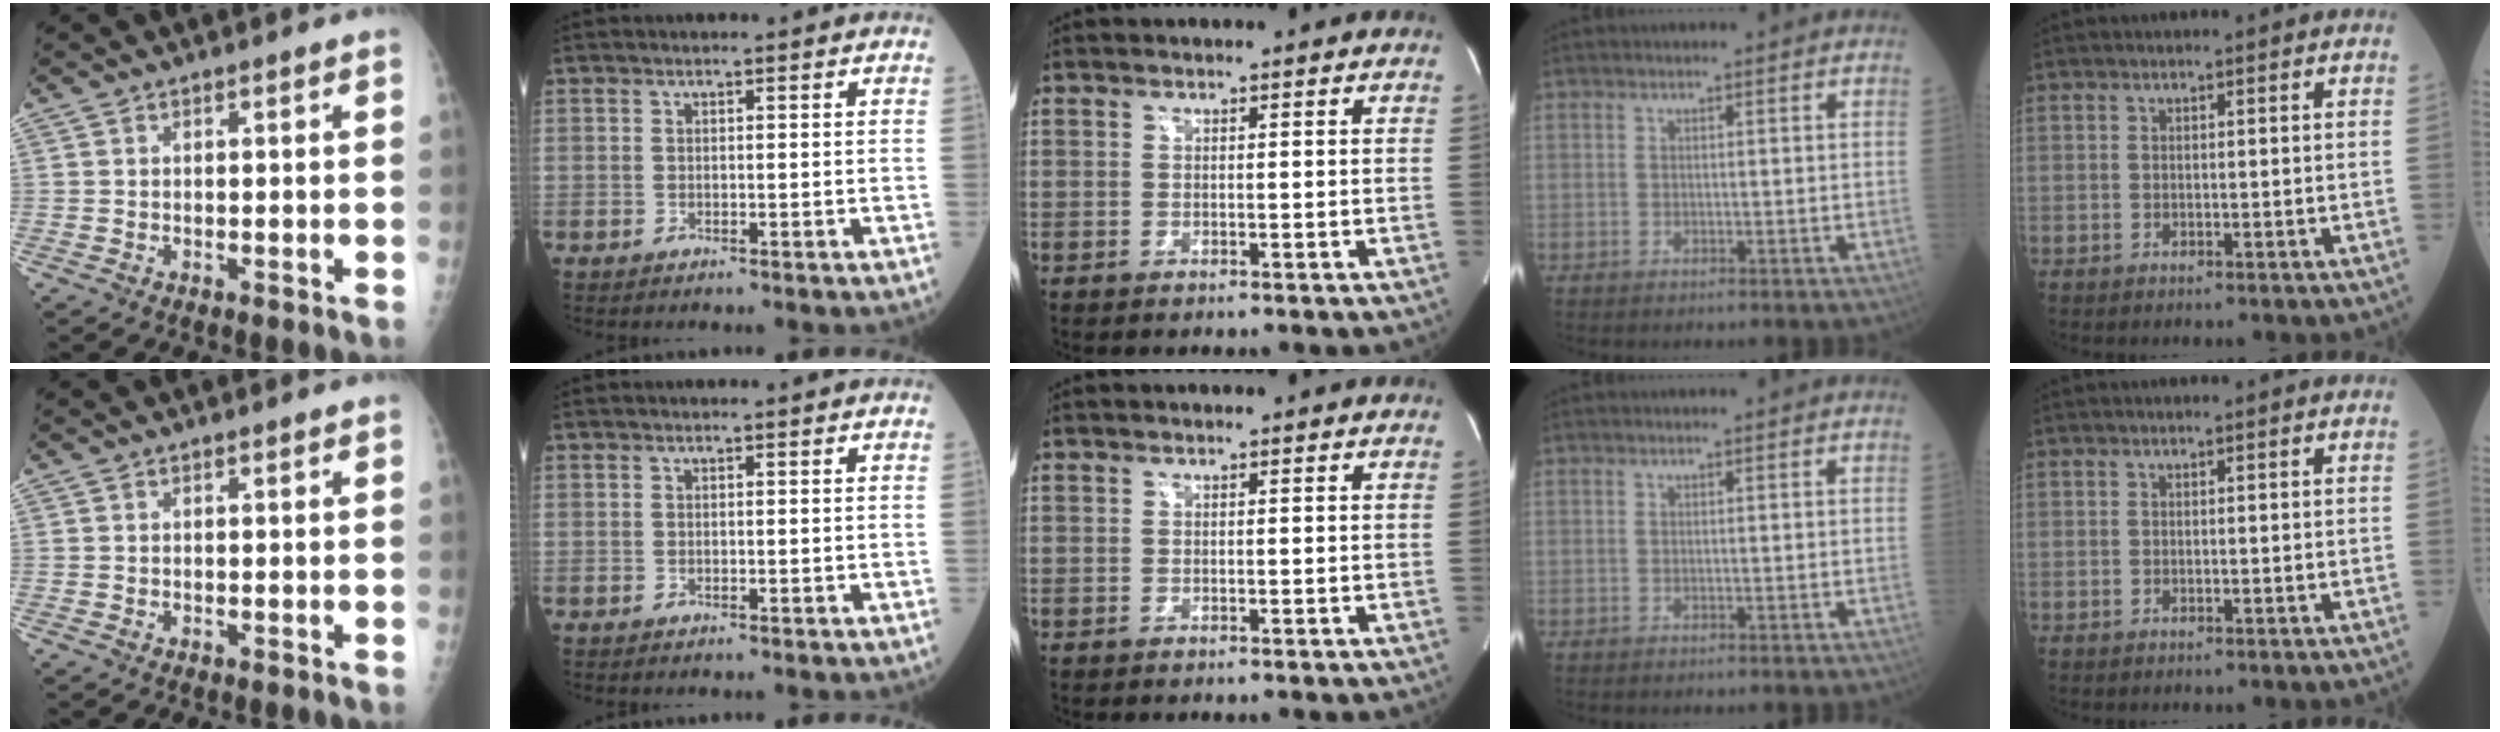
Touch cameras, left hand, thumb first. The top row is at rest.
{}